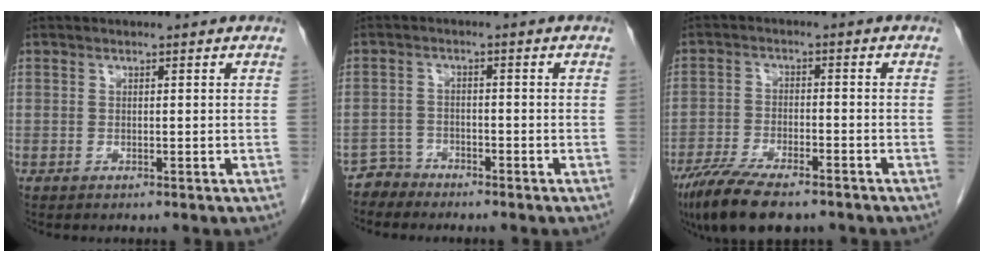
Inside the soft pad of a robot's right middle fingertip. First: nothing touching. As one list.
[{"total": 2.6, "force": [-2.3, 0.9, -0.9], "torque": [0.020, 0.000, -0.045]}, {"total": 11.6, "force": [-8.8, 3.2, 6.9], "torque": [-0.123, -0.024, -0.145]}]